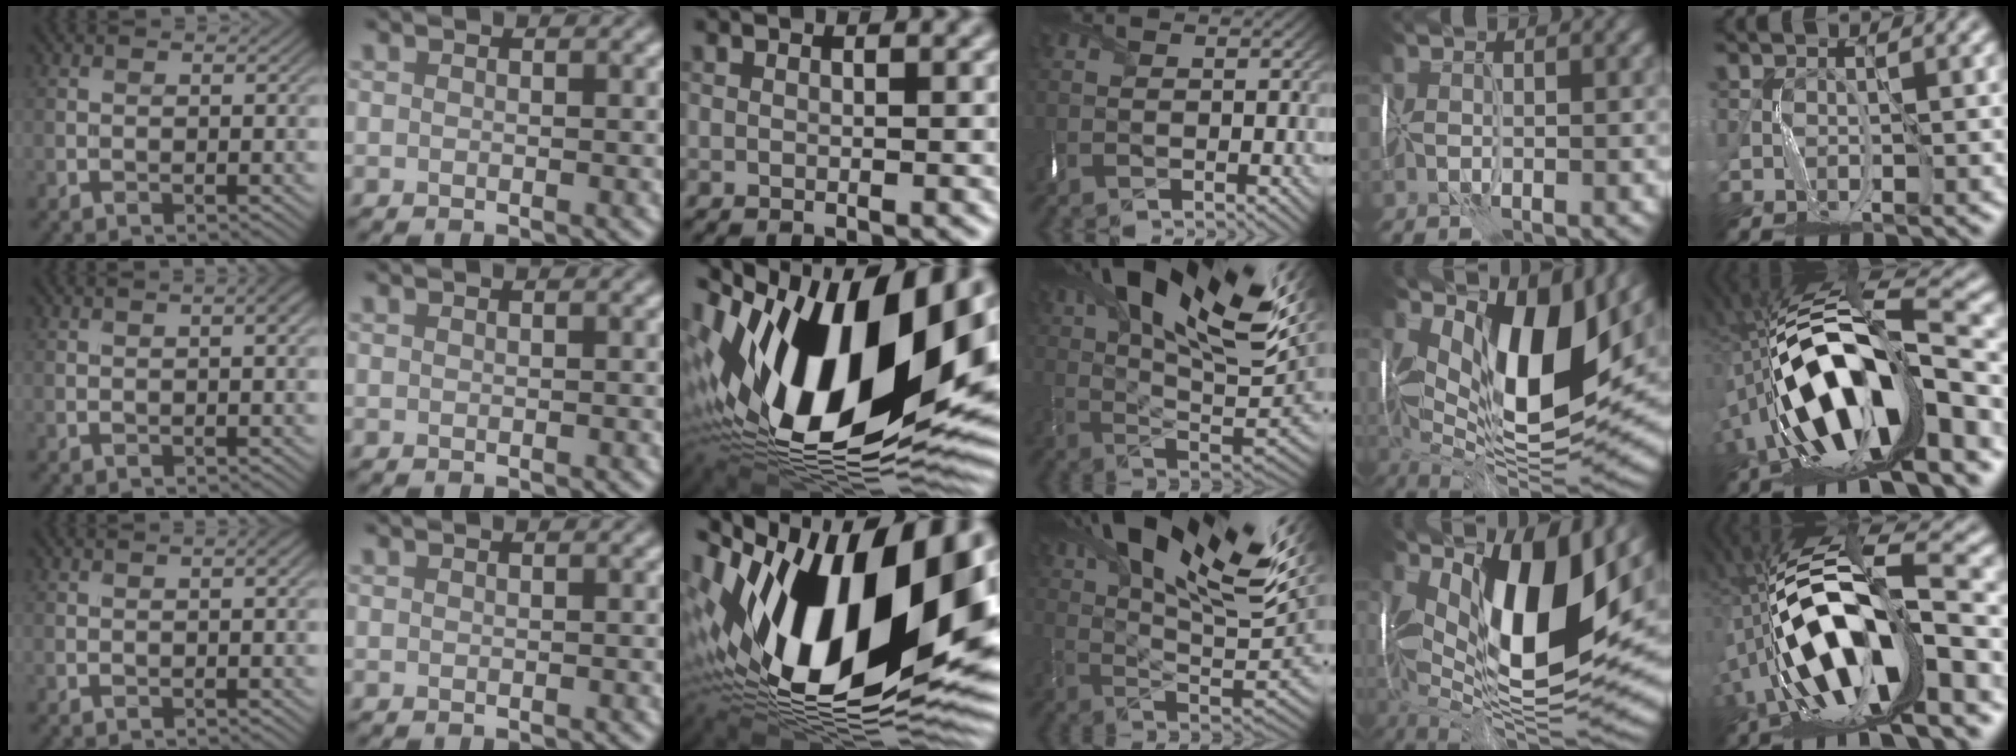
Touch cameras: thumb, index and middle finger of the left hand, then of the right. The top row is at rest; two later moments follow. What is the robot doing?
{"motion": "wrap", "object": "thread"}